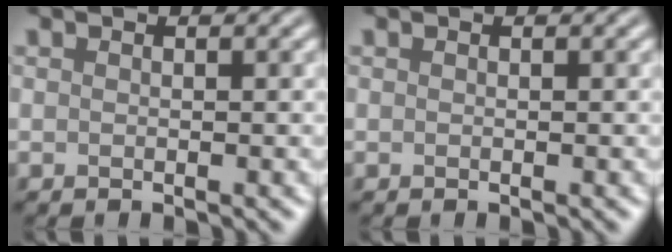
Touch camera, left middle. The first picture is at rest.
{"total": 0.0}